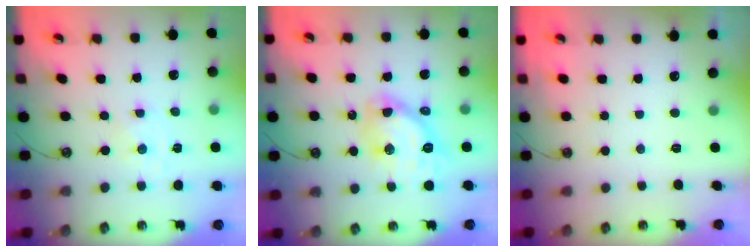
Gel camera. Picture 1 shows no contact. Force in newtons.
{"total": 13.1, "press": 13.0, "slide": 1.4}
{"total": 0.0}